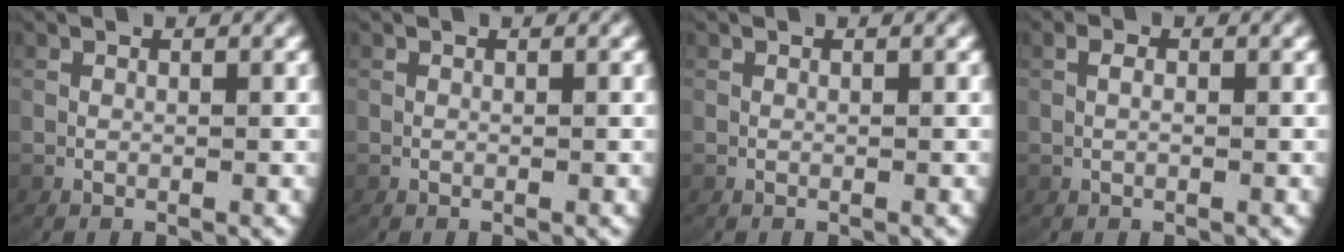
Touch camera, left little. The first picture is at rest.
{"total": 0.0}
{"total": 0.0}
{"total": 0.7, "force": [0.1, 0.1, 0.6], "torque": [-0.016, -0.001, 0.005]}